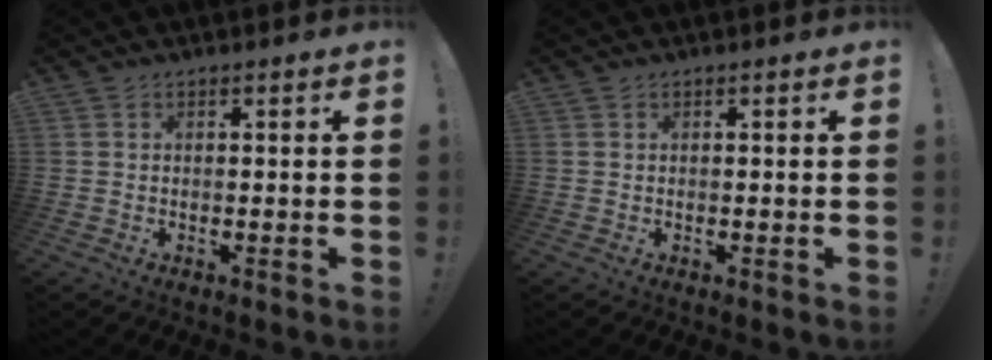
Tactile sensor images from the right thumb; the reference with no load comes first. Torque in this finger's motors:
{"motor_torque": [-0.22, -0.03, -0.15, 0.11, -0.03]}